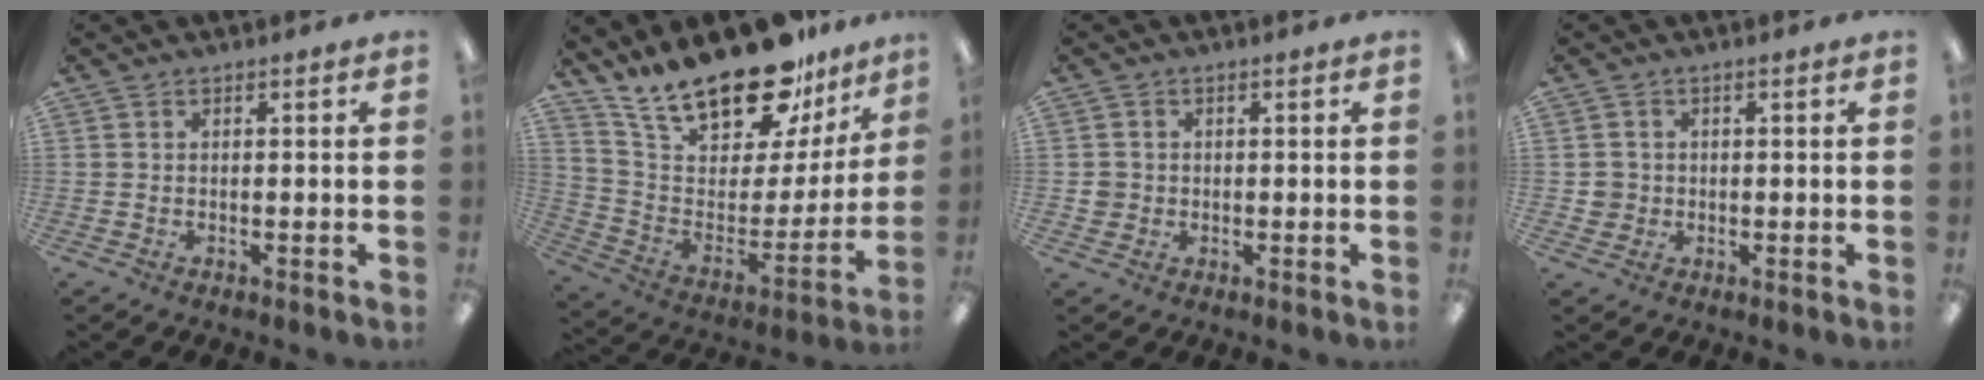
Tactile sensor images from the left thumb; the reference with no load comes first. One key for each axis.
{"total": 23.6, "fx": 18.6, "fy": 8.8, "fz": 11.6, "tx": -0.192, "ty": -0.127, "tz": 0.326}
{"total": 2.7, "fx": -0.3, "fy": 2.7, "fz": 0.5, "tx": -0.002, "ty": 0.003, "tz": -0.008}
{"total": 3.2, "fx": -0.1, "fy": 3.2, "fz": 0.3, "tx": -0.001, "ty": 0.003, "tz": -0.005}